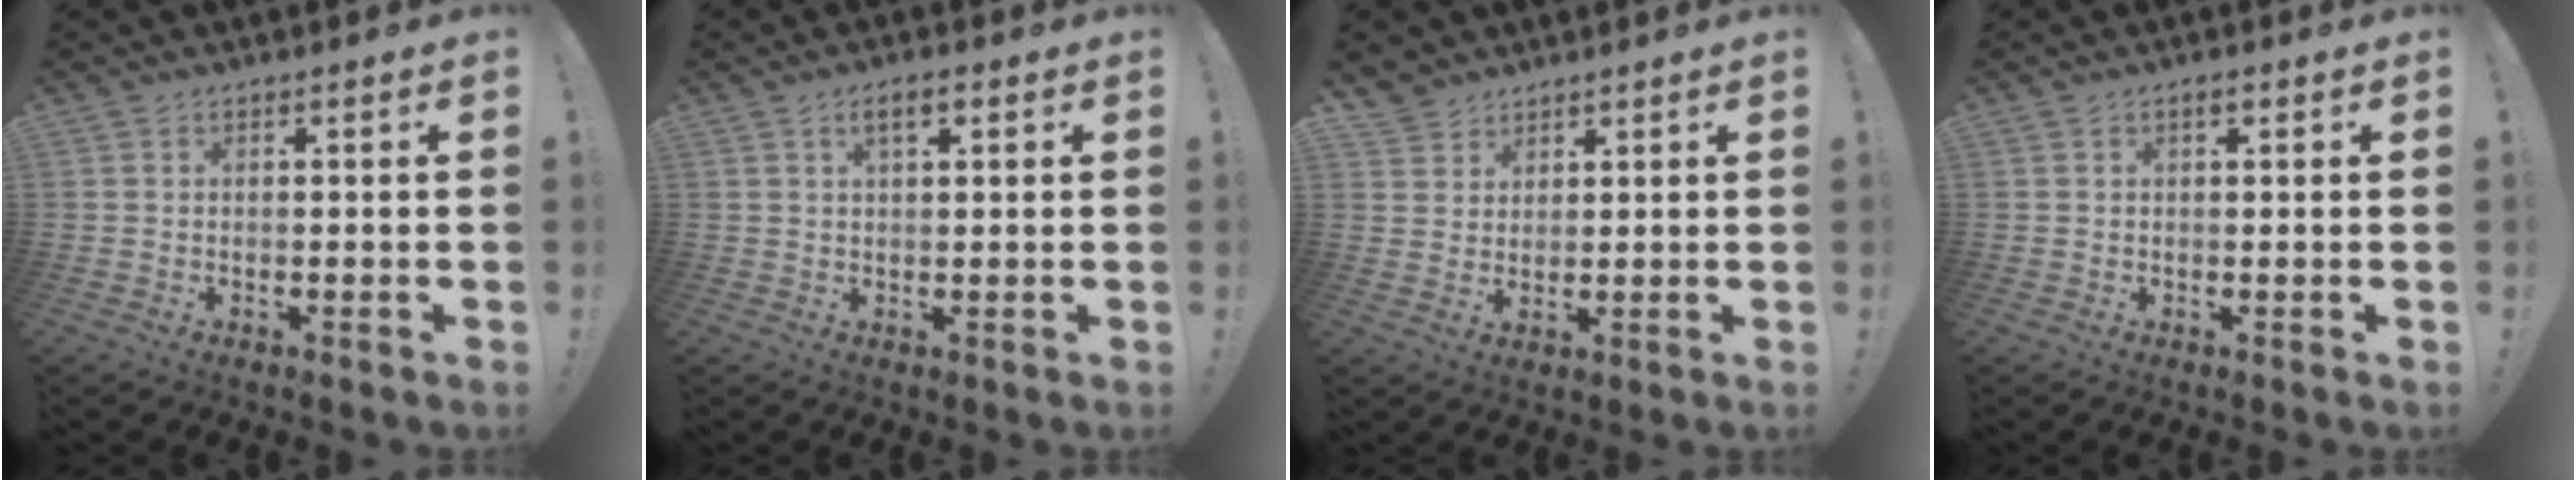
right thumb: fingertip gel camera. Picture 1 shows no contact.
{"total": 3.8, "force": [1.6, 1.5, 3.1], "torque": [-0.051, 0.000, 0.024]}
{"total": 4.5, "force": [3.8, 2.6, 0.3], "torque": [-0.009, -0.027, 0.073]}
{"total": 1.2, "force": [0.6, 0.6, 0.8], "torque": [-0.013, 0.001, 0.010]}